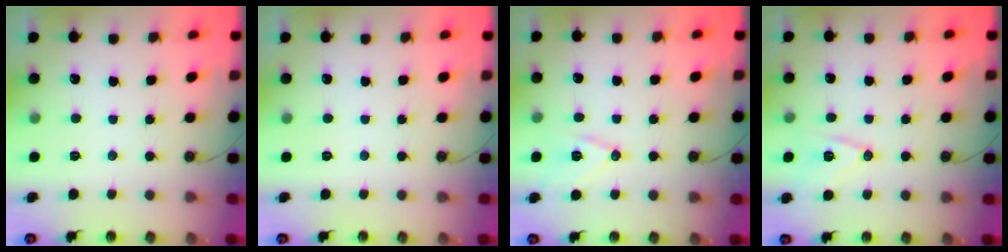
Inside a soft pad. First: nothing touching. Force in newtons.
{"total": 0.0}
{"total": 10.5, "press": 9.9, "slide": 3.4}
{"total": 9.8, "press": 9.3, "slide": 3.0}